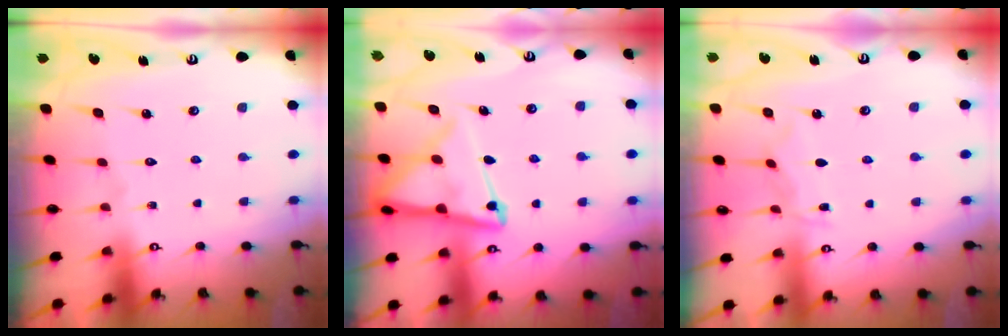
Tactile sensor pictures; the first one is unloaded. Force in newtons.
{"total": 11.3, "press": 11.2, "slide": 1.2}
{"total": 5.1, "press": 5.1, "slide": 0.4}